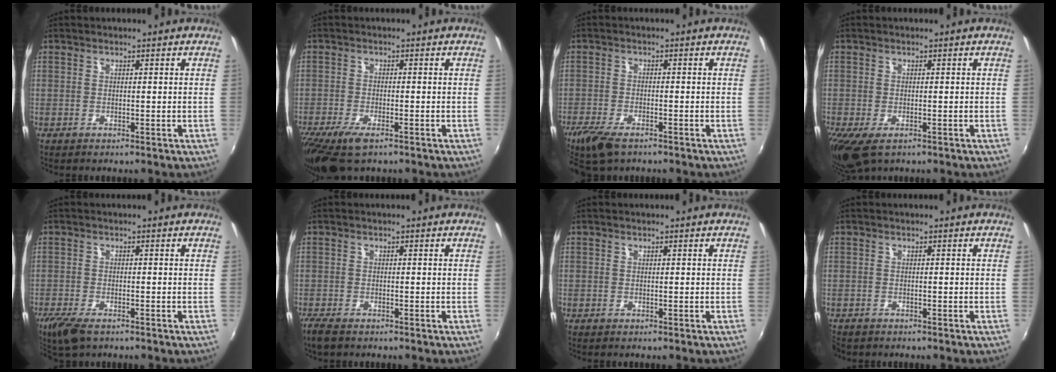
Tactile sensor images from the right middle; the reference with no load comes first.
{"total": 8.9, "force": [-5.8, 3.0, 6.0], "torque": [-0.143, -0.035, -0.108]}
{"total": 7.4, "force": [-5.4, 2.5, 4.3], "torque": [-0.112, -0.026, -0.104]}
{"total": 5.2, "force": [-3.0, 2.3, 3.5], "torque": [-0.072, -0.024, -0.048]}
{"total": 6.3, "force": [-4.6, 2.2, 3.8], "torque": [-0.097, -0.025, -0.088]}
{"total": 3.5, "force": [-2.8, 0.9, 1.9], "torque": [-0.048, -0.013, -0.054]}
{"total": 0.6, "force": [-0.4, 0.4, 0.0], "torque": [-0.001, 0.000, -0.007]}
{"total": 1.6, "force": [-1.3, 0.8, 0.3], "torque": [-0.012, -0.005, -0.024]}